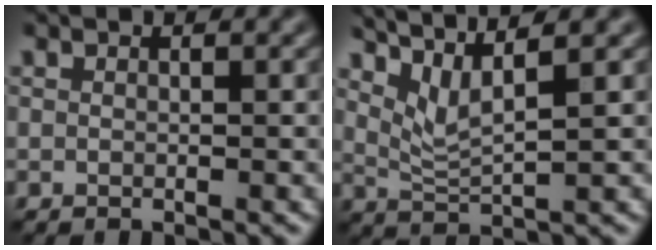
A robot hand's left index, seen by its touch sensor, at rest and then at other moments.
{"total": 4.5, "force": [3.1, 0.9, 3.1], "torque": [-0.064, 0.005, 0.060]}